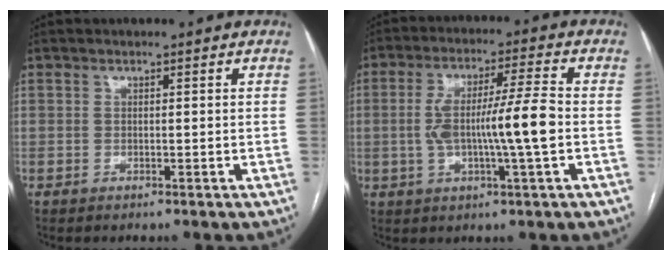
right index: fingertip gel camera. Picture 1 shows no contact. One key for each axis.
{"total": 10.8, "fx": -1.2, "fy": 0.1, "fz": 10.7, "tx": -0.198, "ty": 0.010, "tz": -0.023}